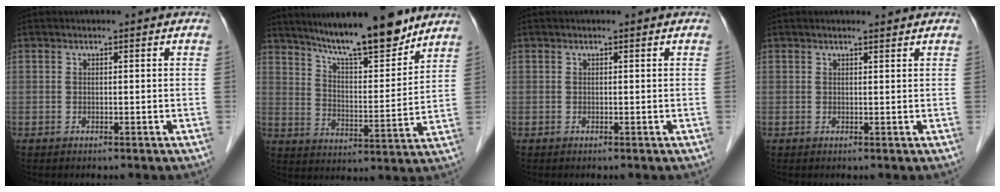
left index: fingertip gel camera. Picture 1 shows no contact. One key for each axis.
{"total": 14.1, "fx": 11.9, "fy": 1.5, "fz": 7.4, "tx": -0.116, "ty": -0.008, "tz": 0.197}
{"total": 0.0}
{"total": 1.1, "fx": 1.1, "fy": 0.0, "fz": 0.3, "tx": -0.009, "ty": 0.000, "tz": 0.018}